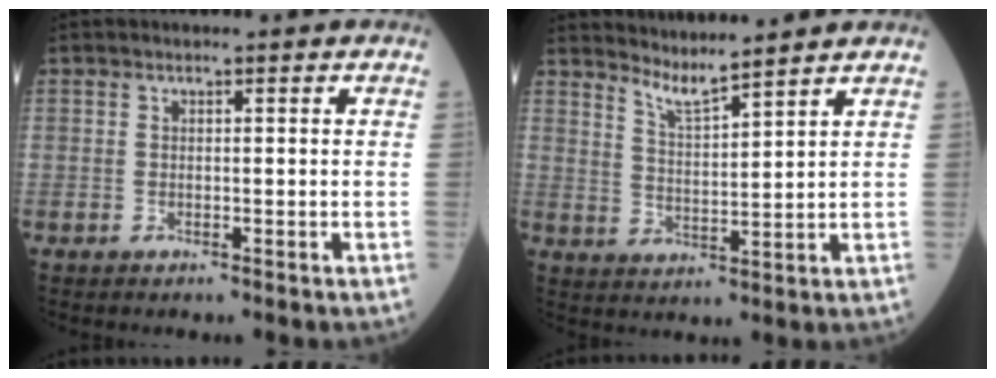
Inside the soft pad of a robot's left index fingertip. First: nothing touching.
{"total": 5.0, "force": [4.7, -1.0, 1.2], "torque": [-0.036, -0.010, 0.091]}